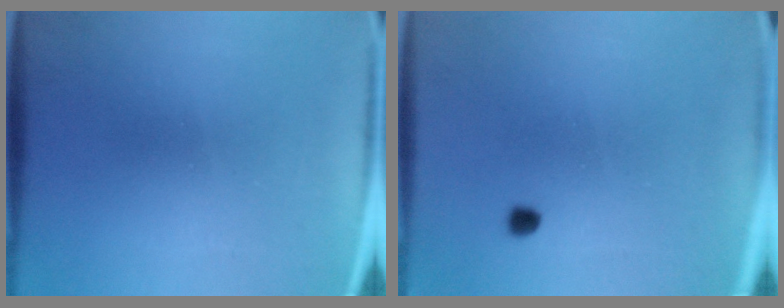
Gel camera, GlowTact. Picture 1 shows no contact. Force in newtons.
{"total": 1.0}